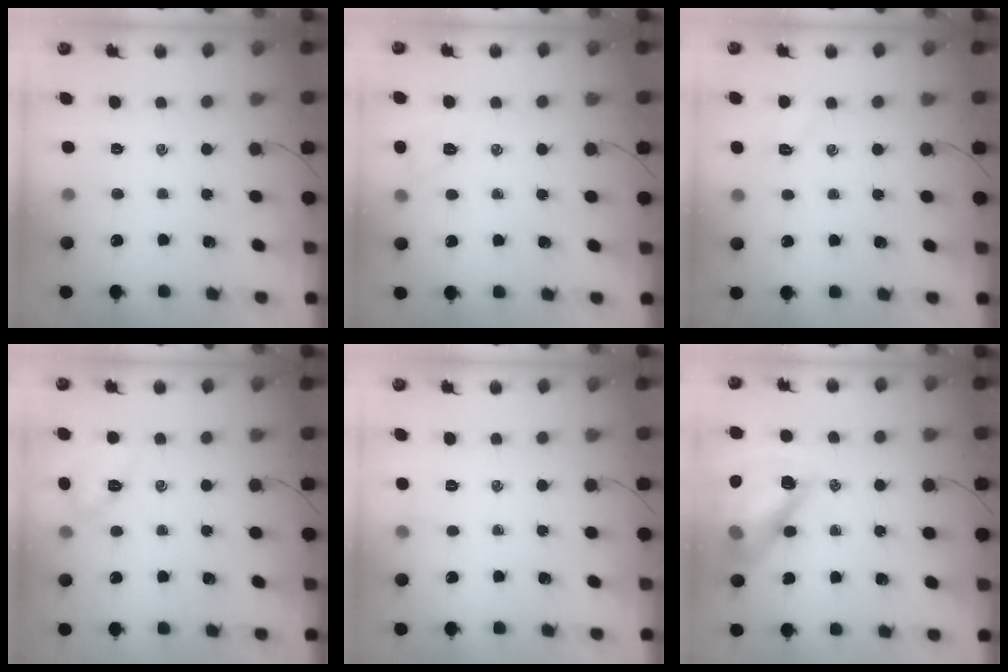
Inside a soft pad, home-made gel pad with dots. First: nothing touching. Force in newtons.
{"total": 4.9, "press": 4.7, "slide": 1.2}
{"total": 4.1, "press": 4.0, "slide": 0.6}
{"total": 6.3, "press": 6.1, "slide": 1.3}
{"total": 3.2, "press": 3.1, "slide": 1.0}
{"total": 15.4, "press": 14.9, "slide": 4.0}